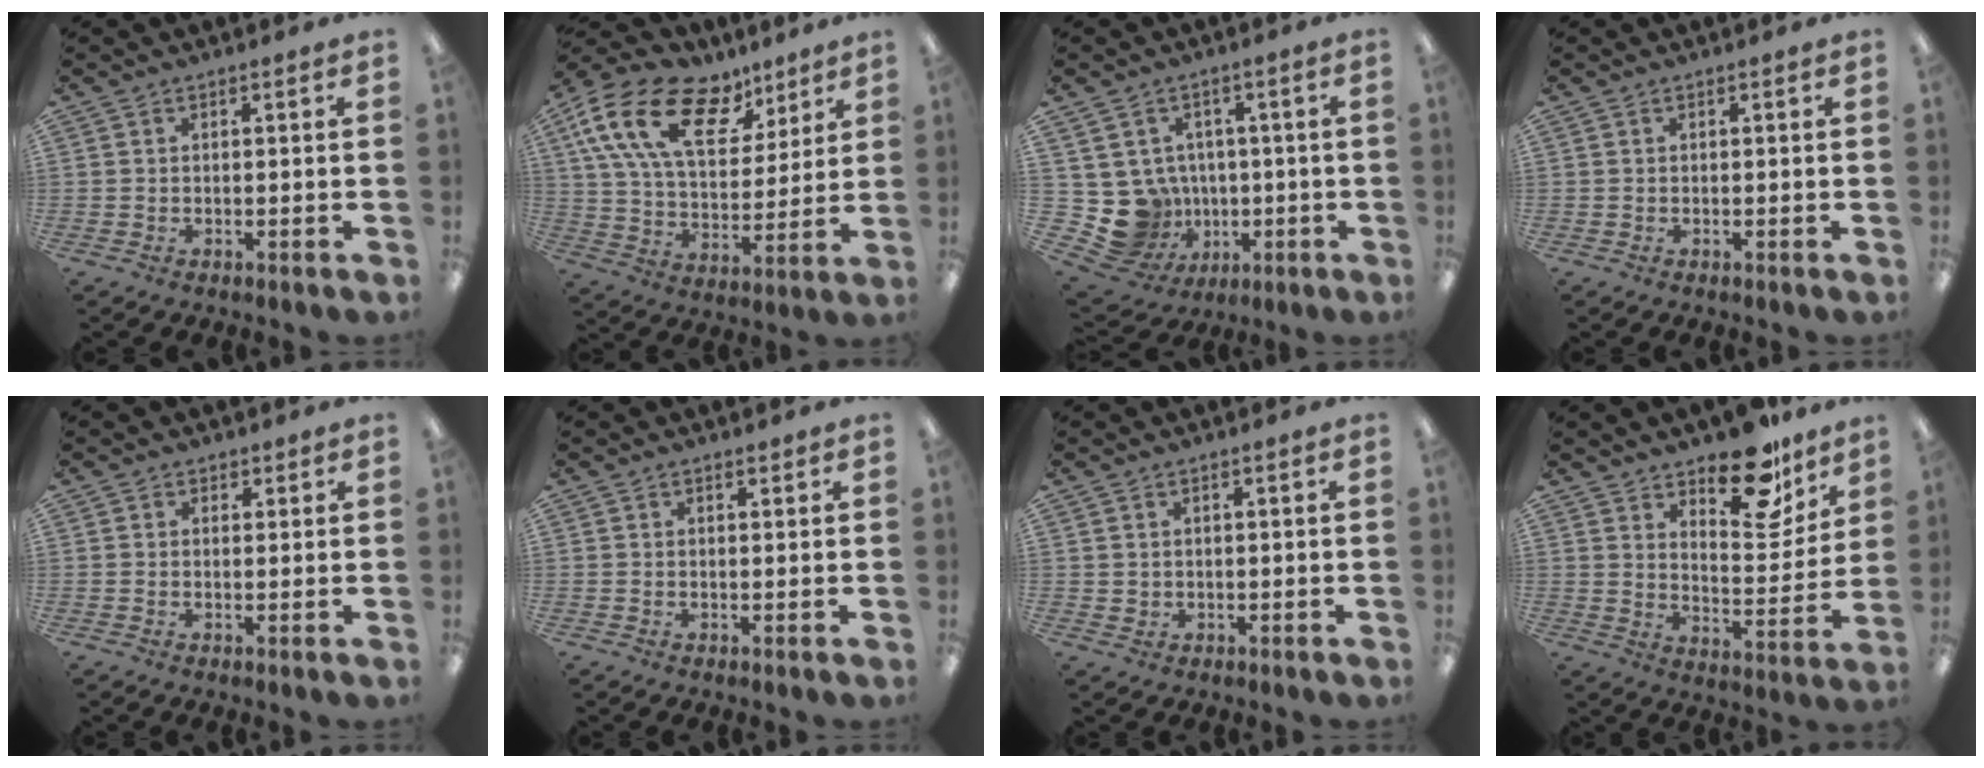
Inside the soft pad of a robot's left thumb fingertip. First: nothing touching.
{"total": 21.6, "force": [11.0, 12.1, 14.0], "torque": [-0.274, -0.039, 0.200]}
{"total": 10.5, "force": [-1.2, 10.0, 3.0], "torque": [-0.095, -0.002, -0.008]}
{"total": 0.0}
{"total": 1.4, "force": [0.7, 1.1, 0.2], "torque": [0.004, -0.001, 0.012]}
{"total": 0.7, "force": [0.5, 0.4, 0.1], "torque": [0.005, -0.003, 0.009]}
{"total": 1.4, "force": [0.8, 1.2, 0.0], "torque": [-0.002, 0.002, 0.013]}
{"total": 16.0, "force": [12.5, 6.8, 7.4], "torque": [-0.091, -0.088, 0.214]}